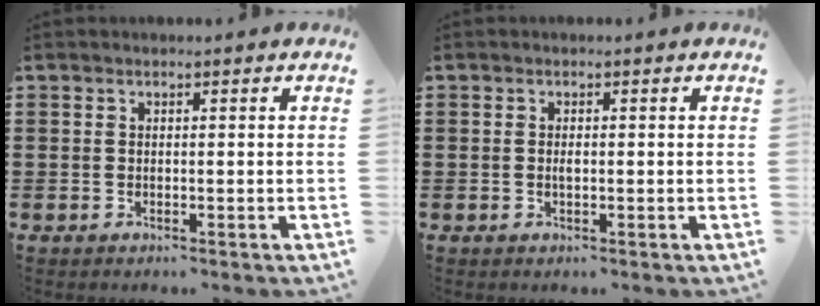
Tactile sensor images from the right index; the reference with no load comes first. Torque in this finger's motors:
{"motor_torque": [2.14, 0.00, 0.11, 0.04]}